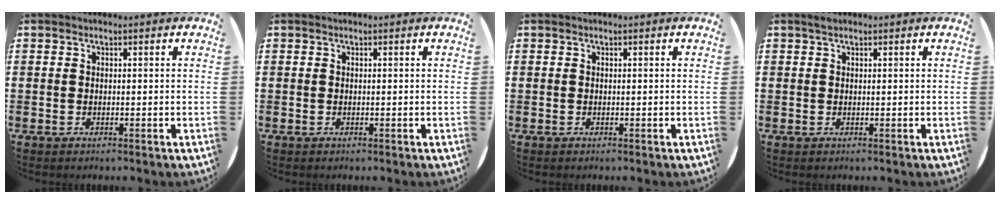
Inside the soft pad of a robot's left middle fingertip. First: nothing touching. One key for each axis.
{"total": 0.0}
{"total": 0.0}
{"total": 0.7, "fx": 0.5, "fy": 0.3, "fz": 0.3, "tx": 0.001, "ty": 0.000, "tz": 0.007}